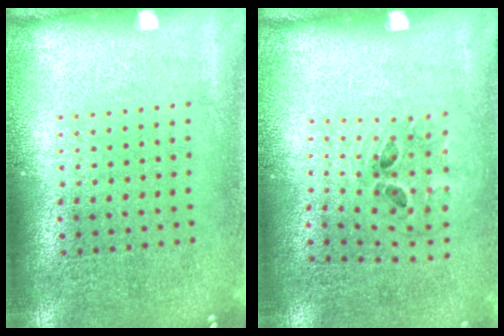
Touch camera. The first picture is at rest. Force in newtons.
{"total": 1.3, "press": 0.7, "slide": 1.1}